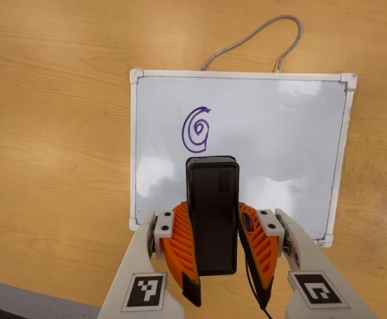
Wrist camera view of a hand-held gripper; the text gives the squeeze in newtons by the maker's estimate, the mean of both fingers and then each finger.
{"total": 6.3, "left": 5.7, "right": 6.9}